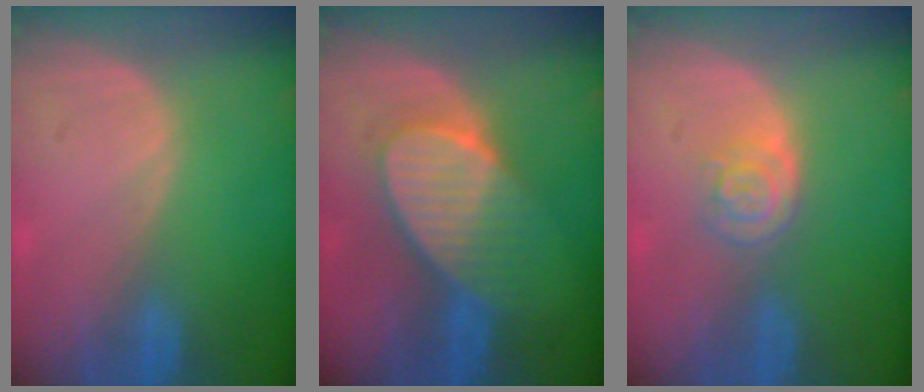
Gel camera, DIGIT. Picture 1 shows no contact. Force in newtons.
{"total": 7.5, "press": 7.4, "slide": 1.3}
{"total": 3.7, "press": 3.6, "slide": 0.8}